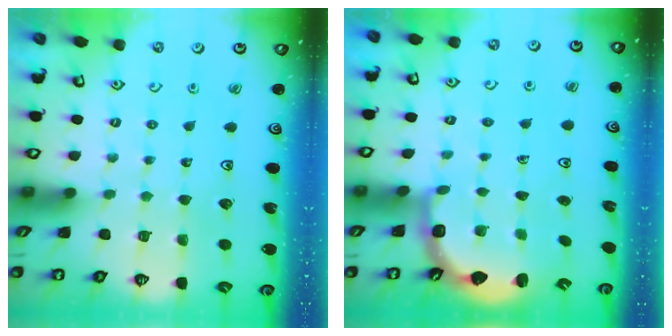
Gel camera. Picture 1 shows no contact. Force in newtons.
{"total": 3.3, "press": 2.3, "slide": 2.3}